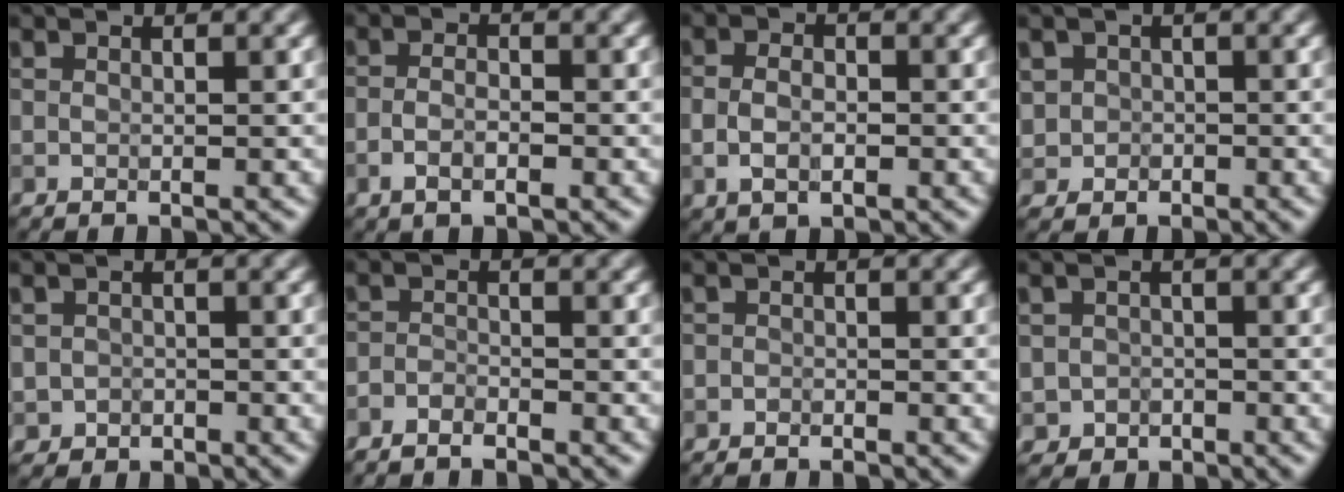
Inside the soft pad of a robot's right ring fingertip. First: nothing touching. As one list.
[{"total": 2.2, "force": [-1.0, 0.9, 1.7], "torque": [-0.033, 0.001, -0.021]}, {"total": 2.8, "force": [-0.6, 1.7, 2.1], "torque": [-0.039, -0.003, -0.014]}, {"total": 2.0, "force": [-0.3, 2.0, 0.2], "torque": [0.003, 0.000, -0.002]}, {"total": 1.2, "force": [-0.6, 1.1, 0.1], "torque": [0.009, -0.002, -0.012]}, {"total": 1.8, "force": [-1.7, 0.3, 0.7], "torque": [-0.016, 0.000, -0.036]}, {"total": 0.8, "force": [-0.8, 0.3, 0.0], "torque": [0.004, -0.001, -0.015]}, {"total": 1.6, "force": [-0.7, 1.4, 0.1], "torque": [0.010, -0.002, -0.015]}]